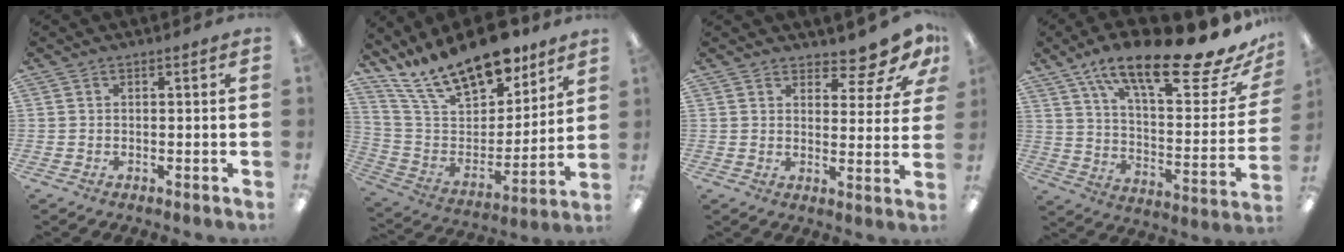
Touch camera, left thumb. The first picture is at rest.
{"total": 21.3, "force": [16.9, 7.9, 10.3], "torque": [-0.200, -0.113, 0.303]}
{"total": 8.6, "force": [7.4, 2.4, 3.8], "torque": [-0.040, -0.056, 0.127]}
{"total": 23.7, "force": [17.1, 6.2, 15.1], "torque": [-0.220, -0.115, 0.274]}